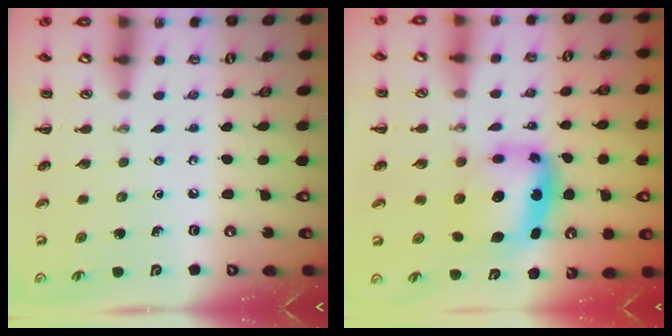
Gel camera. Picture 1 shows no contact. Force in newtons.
{"total": 6.3, "press": 6.1, "slide": 1.6}